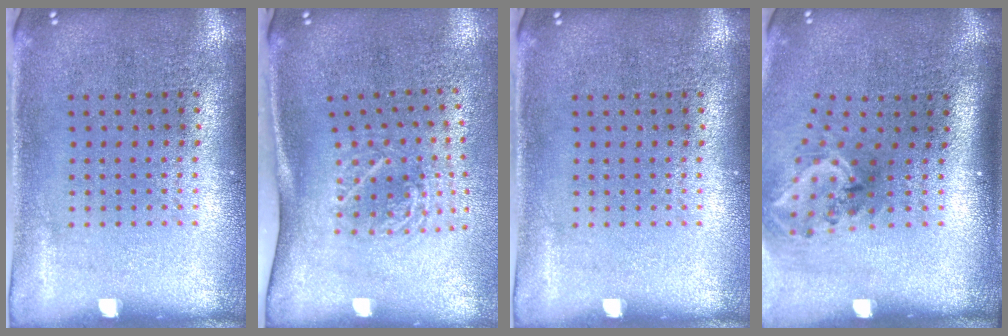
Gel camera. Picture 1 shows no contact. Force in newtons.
{"total": 1.8, "press": 1.3, "slide": 1.3}
{"total": 0.0}
{"total": 2.1, "press": 1.3, "slide": 1.6}